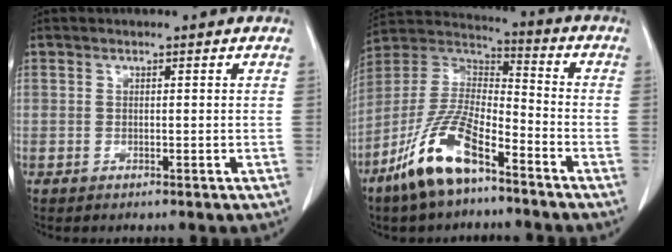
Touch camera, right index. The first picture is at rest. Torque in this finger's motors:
{"motor_torque": [1.13, -1.01, 0.79, 0.21]}